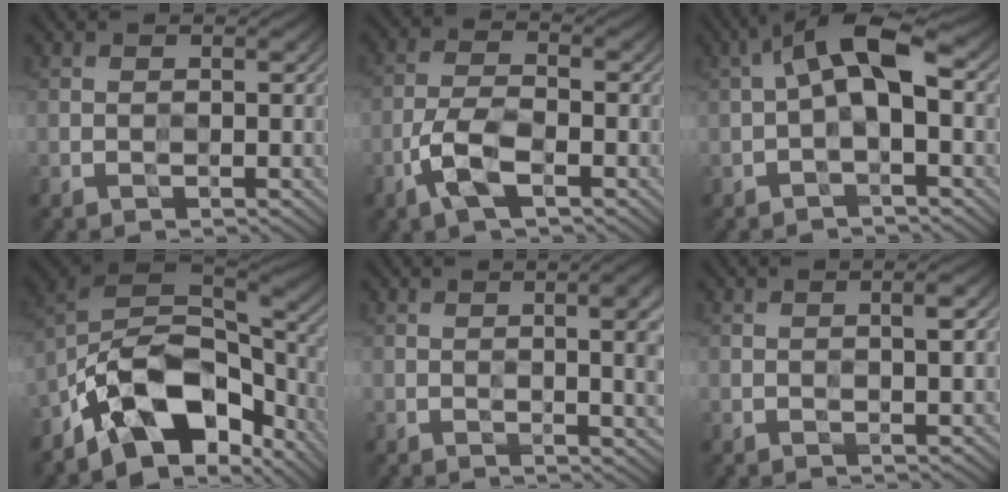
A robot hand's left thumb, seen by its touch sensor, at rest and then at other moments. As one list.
[{"total": 5.7, "force": [-2.7, 2.3, 4.4], "torque": [-0.102, 0.001, -0.066]}, {"total": 8.1, "force": [0.9, 2.9, 7.5], "torque": [-0.138, 0.032, 0.002]}, {"total": 14.9, "force": [-7.9, 7.9, 9.9], "torque": [-0.206, -0.011, -0.142]}, {"total": 8.2, "force": [0.8, 2.6, 7.8], "torque": [-0.083, 0.011, 0.007]}, {"total": 2.5, "force": [0.6, 0.2, 2.4], "torque": [-0.037, 0.004, 0.008]}]